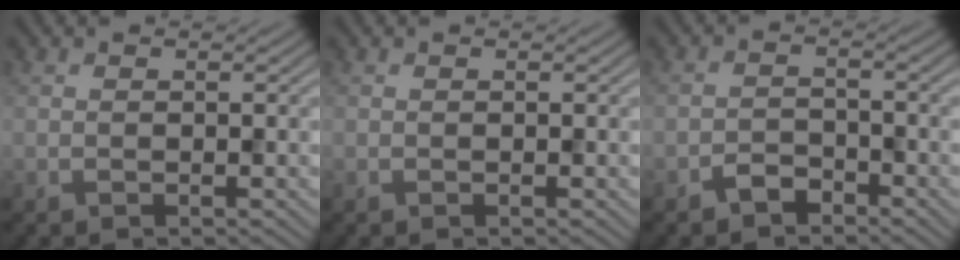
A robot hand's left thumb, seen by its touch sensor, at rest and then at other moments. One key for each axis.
{"total": 0.0}
{"total": 2.5, "fx": -2.0, "fy": 1.2, "fz": 0.8, "tx": -0.011, "ty": 0.005, "tz": -0.043}